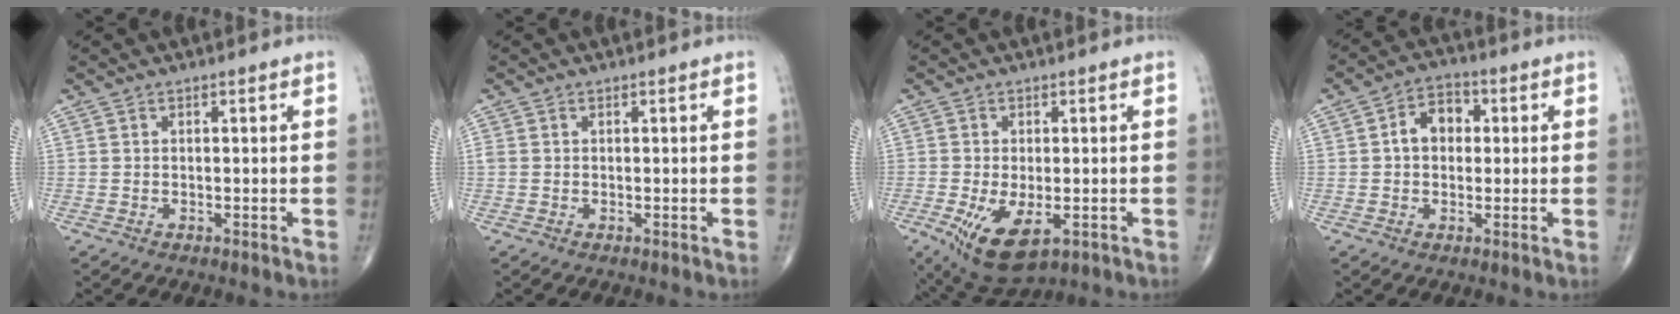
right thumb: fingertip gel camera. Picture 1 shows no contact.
{"total": 0.8, "force": [0.1, 0.6, 0.5], "torque": [-0.014, 0.006, 0.004]}
{"total": 10.1, "force": [-3.6, 4.8, 8.1], "torque": [-0.144, -0.016, -0.048]}
{"total": 6.6, "force": [0.7, 4.9, 4.4], "torque": [-0.053, 0.018, 0.003]}